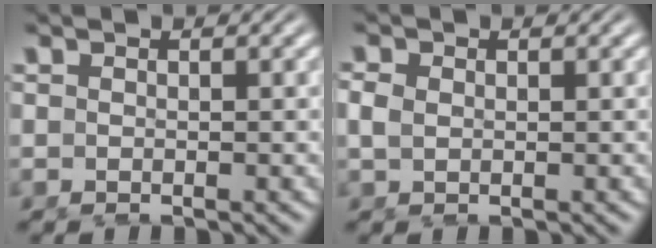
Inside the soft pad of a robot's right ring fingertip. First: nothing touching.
{"total": 1.1, "force": [0.2, 0.8, 0.7], "torque": [-0.021, -0.008, 0.011]}